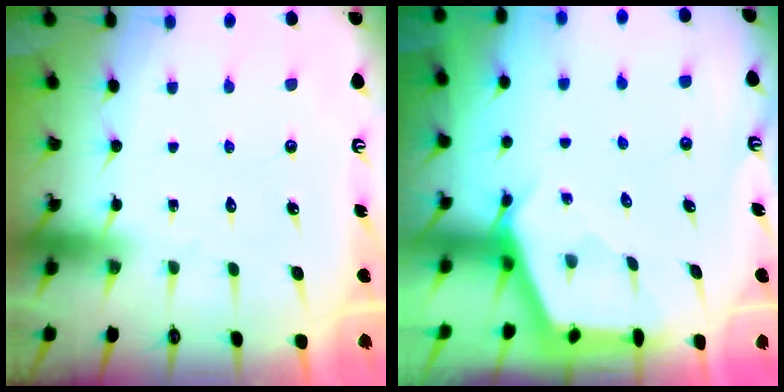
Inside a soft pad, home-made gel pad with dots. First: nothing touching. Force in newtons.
{"total": 2.9, "press": 2.9, "slide": 0.3}